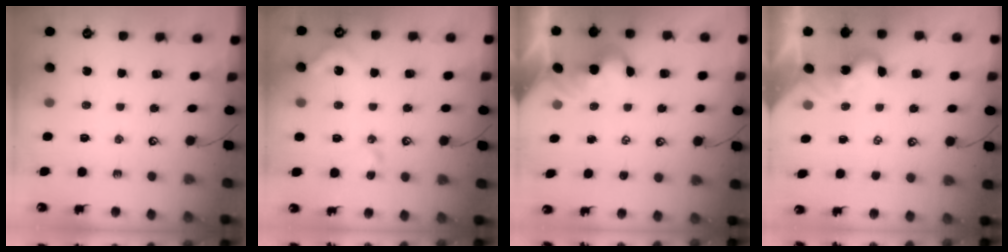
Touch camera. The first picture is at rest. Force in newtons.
{"total": 5.2, "press": 5.1, "slide": 0.9}
{"total": 1.9, "press": 1.9, "slide": 0.3}
{"total": 0.0}